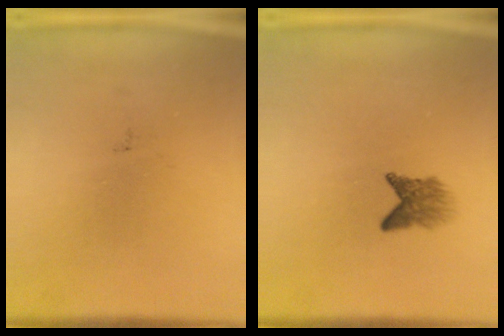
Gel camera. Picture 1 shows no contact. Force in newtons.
{"total": 2.8}